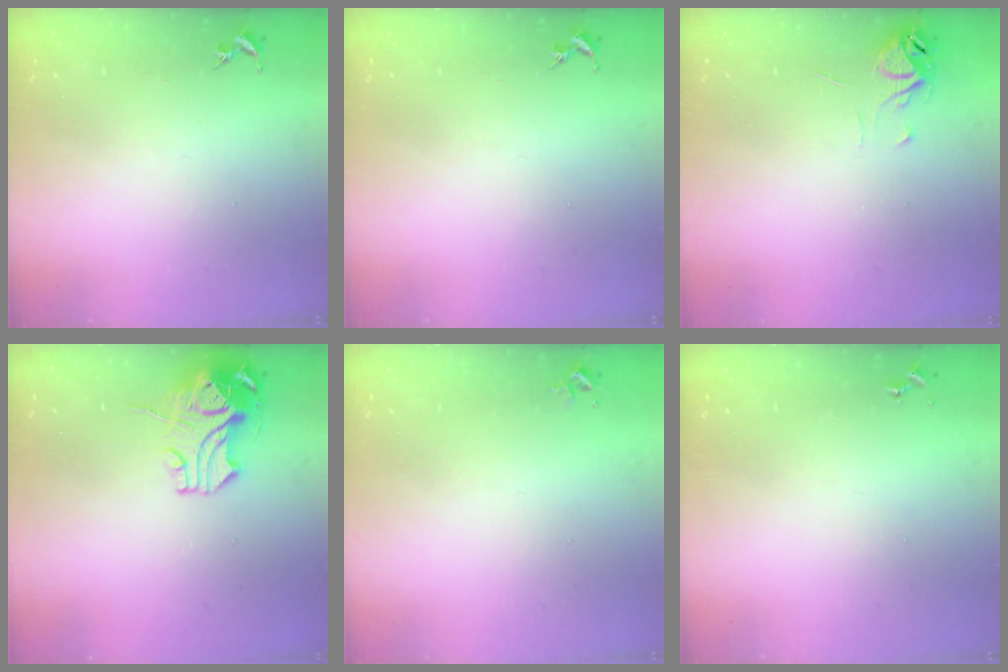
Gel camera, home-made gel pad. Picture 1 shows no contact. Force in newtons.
{"total": 0.0}
{"total": 6.4, "press": 6.4, "slide": 0.5}
{"total": 11.8, "press": 11.7, "slide": 2.1}
{"total": 2.4, "press": 2.4, "slide": 0.3}
{"total": 0.0}